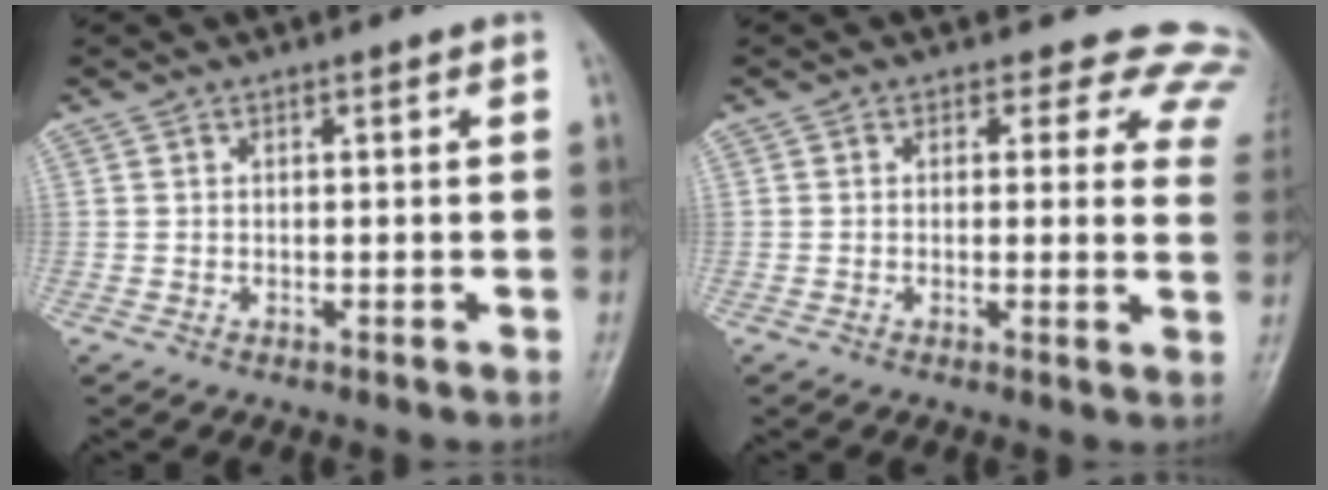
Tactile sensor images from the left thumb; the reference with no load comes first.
{"total": 10.5, "force": [8.4, 5.7, 2.6], "torque": [0.025, -0.033, 0.055]}